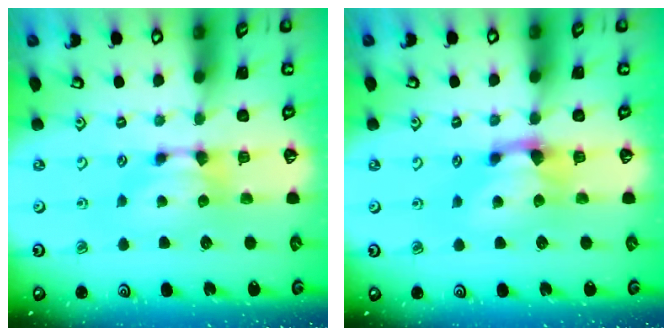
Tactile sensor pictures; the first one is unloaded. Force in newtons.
{"total": 2.2, "press": 2.1, "slide": 0.9}